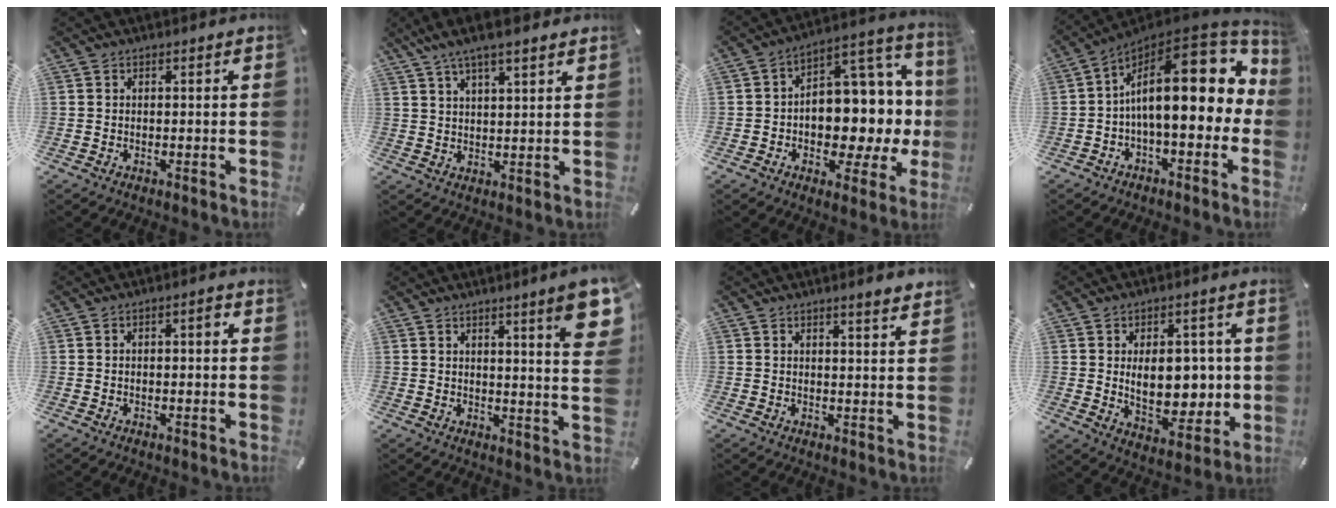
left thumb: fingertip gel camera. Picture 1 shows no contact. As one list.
[{"total": 6.7, "force": [5.2, 1.4, 4.0], "torque": [-0.089, -0.013, 0.095]}, {"total": 13.5, "force": [-0.4, 9.7, 9.4], "torque": [-0.090, -0.023, -0.002]}, {"total": 22.3, "force": [3.6, 9.8, 19.7], "torque": [-0.316, -0.040, 0.058]}, {"total": 2.2, "force": [0.1, 0.9, 2.0], "torque": [-0.032, 0.007, -0.003]}, {"total": 9.8, "force": [5.1, 0.9, 8.4], "torque": [-0.122, -0.032, 0.080]}, {"total": 2.5, "force": [2.1, -0.1, 1.3], "torque": [-0.020, -0.014, 0.036]}, {"total": 13.0, "force": [1.0, 8.4, 9.9], "torque": [-0.132, -0.006, 0.018]}]